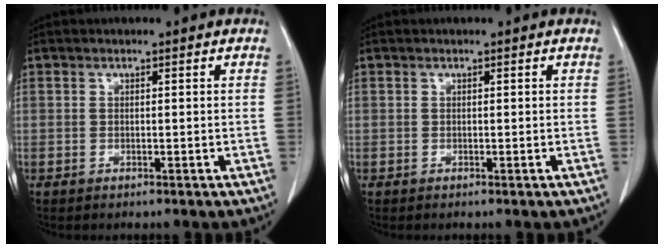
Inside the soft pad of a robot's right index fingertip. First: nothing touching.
{"total": 0.0}